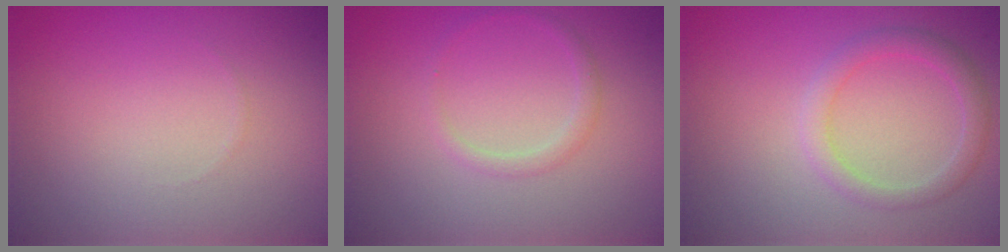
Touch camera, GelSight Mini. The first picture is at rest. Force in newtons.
{"total": 1.2, "press": 1.2, "slide": 0.1}
{"total": 2.2, "press": 2.2, "slide": 0.1}